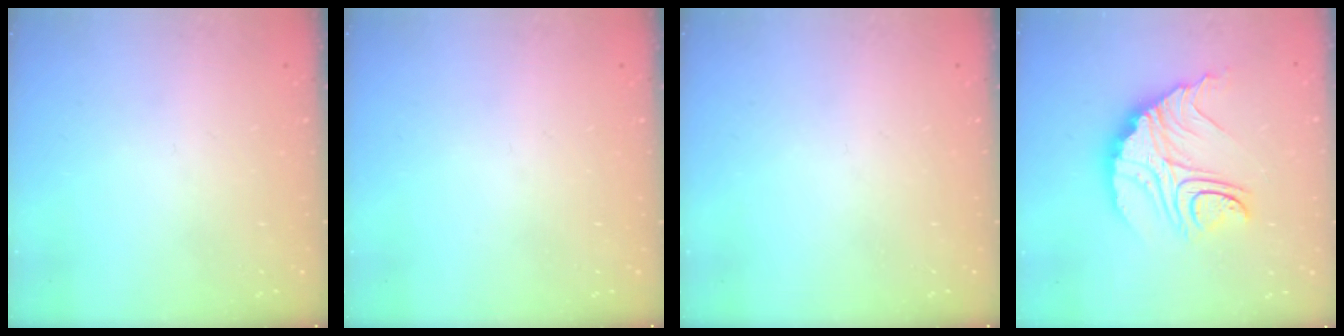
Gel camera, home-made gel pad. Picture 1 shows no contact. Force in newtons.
{"total": 0.0}
{"total": 0.0}
{"total": 17.5, "press": 17.4, "slide": 1.3}